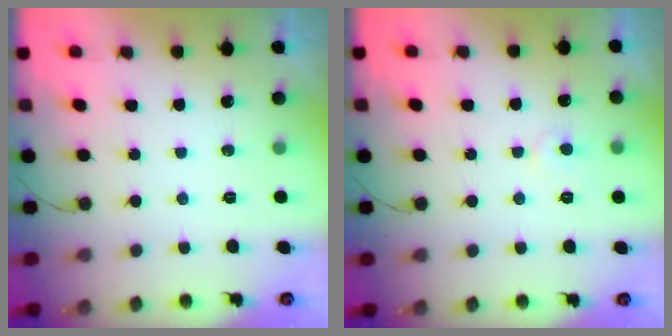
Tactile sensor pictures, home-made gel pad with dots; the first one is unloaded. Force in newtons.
{"total": 3.9, "press": 3.9, "slide": 0.3}